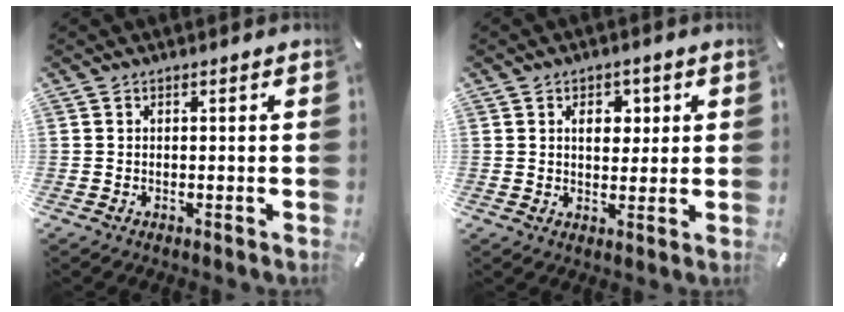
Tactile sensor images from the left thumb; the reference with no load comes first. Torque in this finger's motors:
{"motor_torque": [0.71, 1.07, 0.57, -0.58, 0.22]}